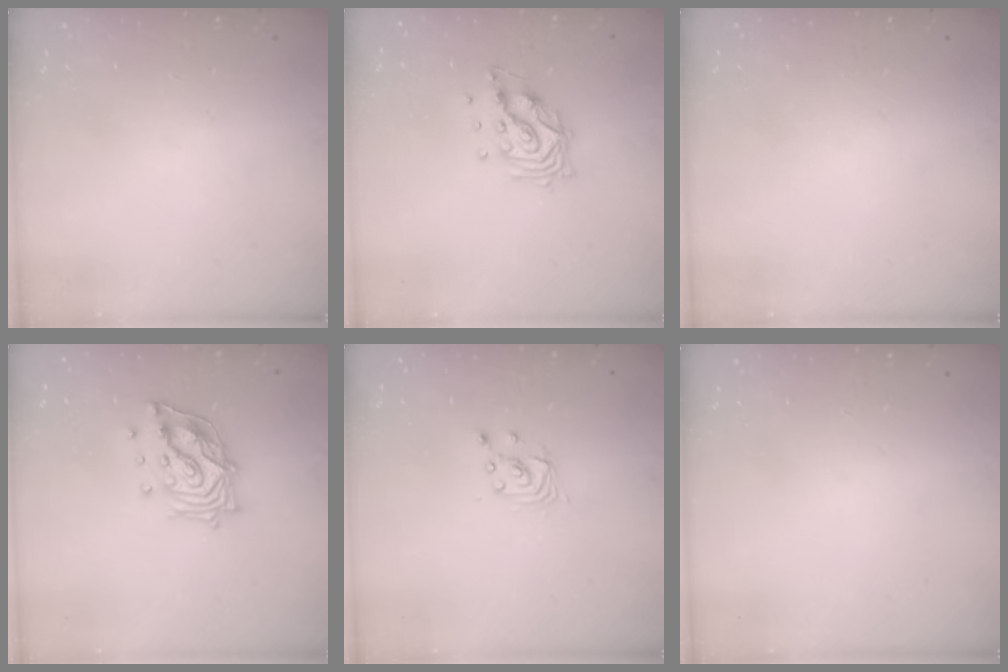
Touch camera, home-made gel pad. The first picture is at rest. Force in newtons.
{"total": 10.8, "press": 10.8, "slide": 0.7}
{"total": 0.0}
{"total": 14.5, "press": 14.4, "slide": 1.6}
{"total": 2.9, "press": 2.9, "slide": 0.1}
{"total": 0.0}